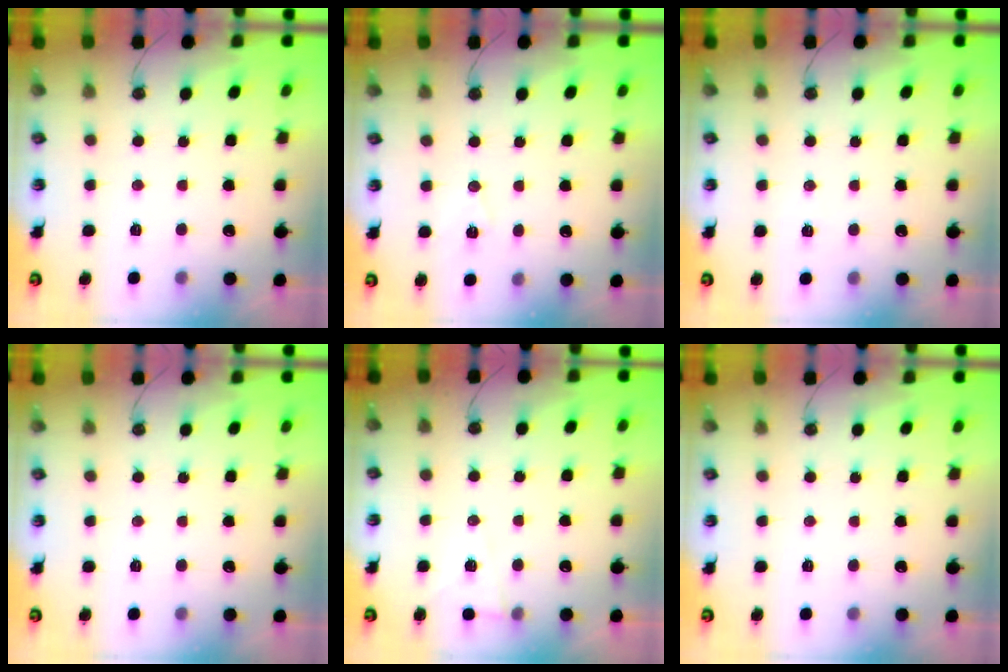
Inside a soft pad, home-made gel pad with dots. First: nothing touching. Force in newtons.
{"total": 7.4, "press": 5.8, "slide": 4.5}
{"total": 5.1, "press": 2.6, "slide": 4.4}
{"total": 0.0}
{"total": 4.8, "press": 3.3, "slide": 3.4}
{"total": 0.0}